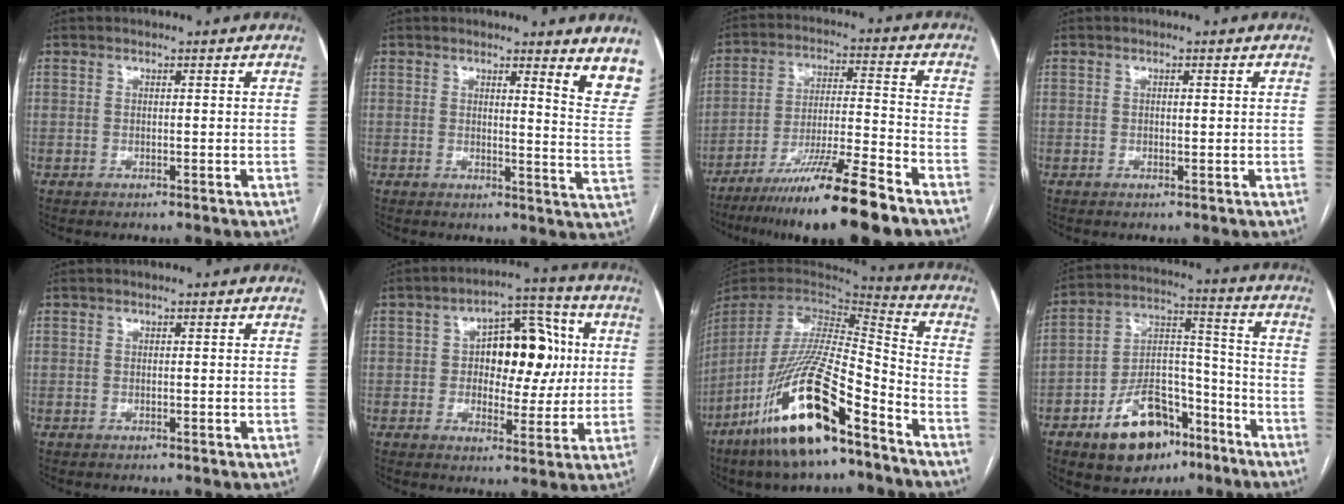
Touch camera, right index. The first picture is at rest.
{"total": 7.8, "force": [6.1, 0.3, 4.9], "torque": [-0.040, -0.041, 0.044]}
{"total": 16.1, "force": [-11.4, -0.3, 11.3], "torque": [-0.188, -0.029, -0.197]}
{"total": 0.6, "force": [0.1, 0.1, 0.5], "torque": [-0.009, 0.000, 0.001]}
{"total": 0.0}
{"total": 12.2, "force": [1.6, 6.5, 10.3], "torque": [-0.134, 0.033, 0.027]}
{"total": 23.0, "force": [-14.2, 4.2, 17.7], "torque": [-0.362, -0.043, -0.264]}
{"total": 15.1, "force": [-9.0, 7.9, 9.2], "torque": [-0.155, 0.024, -0.145]}